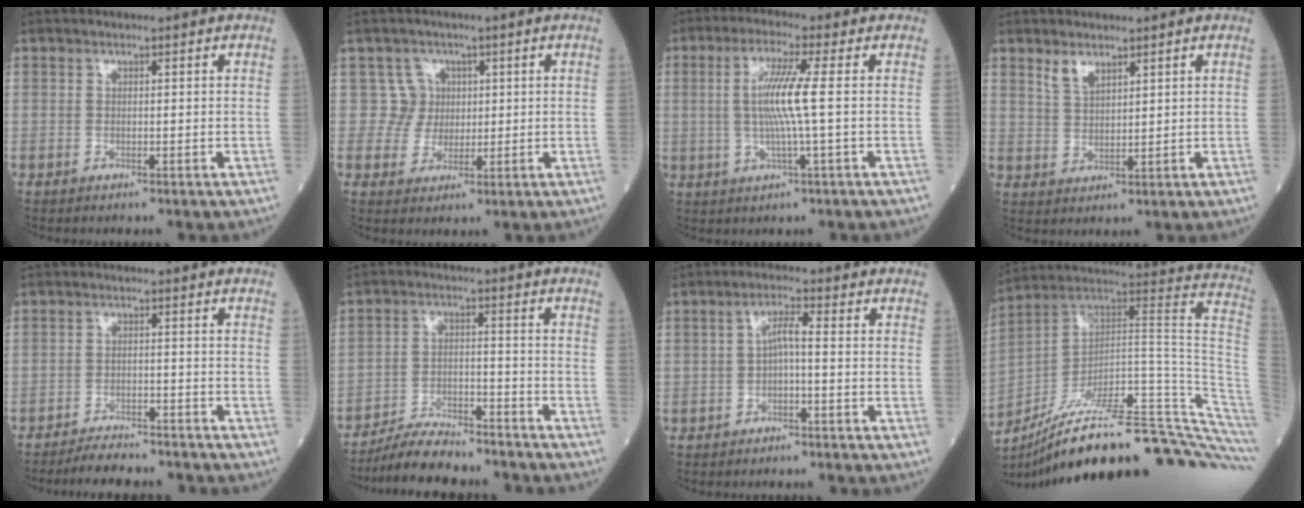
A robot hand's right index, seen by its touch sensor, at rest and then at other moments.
{"total": 4.0, "force": [1.0, 3.9, -0.7], "torque": [0.024, 0.007, 0.014]}
{"total": 7.1, "force": [0.3, -0.8, 7.1], "torque": [-0.145, 0.000, 0.006]}
{"total": 3.0, "force": [2.2, 1.2, 1.6], "torque": [-0.036, -0.001, 0.050]}
{"total": 7.2, "force": [-6.8, 1.1, 2.0], "torque": [-0.025, -0.010, -0.108]}
{"total": 10.3, "force": [-9.6, 1.8, 3.2], "torque": [-0.052, 0.003, -0.164]}
{"total": 3.0, "force": [-0.6, 0.4, 2.9], "torque": [-0.048, 0.012, -0.010]}
{"total": 33.3, "force": [-25.6, 2.2, 21.2], "torque": [-0.193, 0.009, -0.366]}